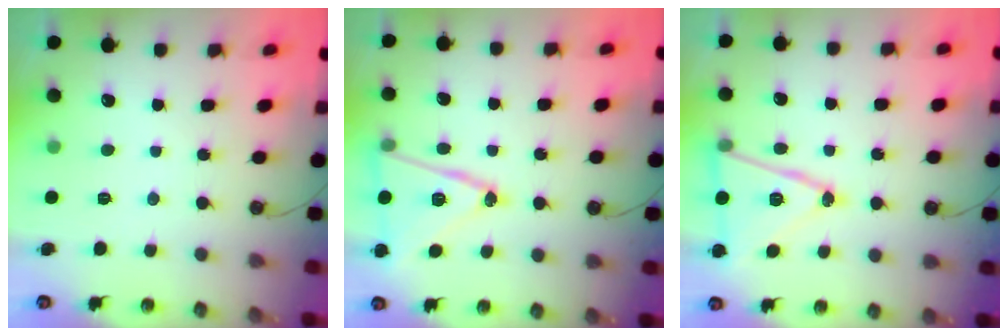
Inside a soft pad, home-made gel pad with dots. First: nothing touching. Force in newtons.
{"total": 16.6, "press": 16.3, "slide": 3.3}
{"total": 15.9, "press": 15.5, "slide": 3.6}